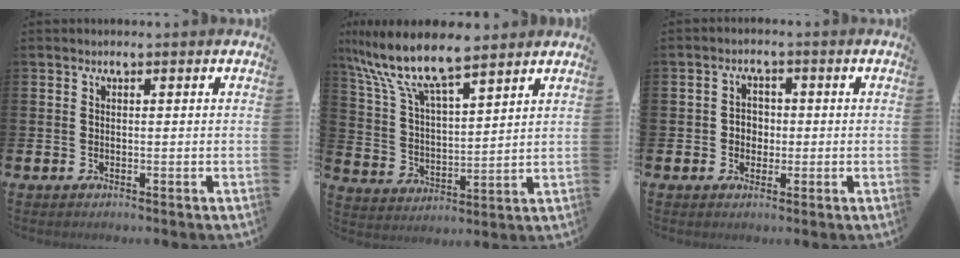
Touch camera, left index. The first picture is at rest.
{"total": 10.0, "force": [8.6, 2.2, 4.6], "torque": [-0.127, -0.041, 0.151]}
{"total": 2.6, "force": [-0.2, 2.4, 0.9], "torque": [-0.003, 0.000, -0.013]}